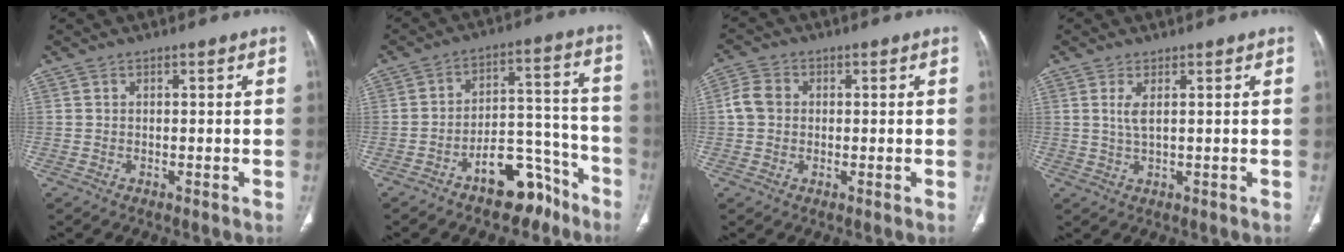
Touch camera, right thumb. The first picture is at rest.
{"total": 11.2, "force": [-7.8, 5.5, 5.9], "torque": [-0.051, 0.092, -0.120]}
{"total": 4.4, "force": [0.2, 3.8, 2.3], "torque": [-0.042, 0.011, -0.002]}
{"total": 2.7, "force": [0.8, 0.7, 2.4], "torque": [-0.060, -0.007, 0.023]}